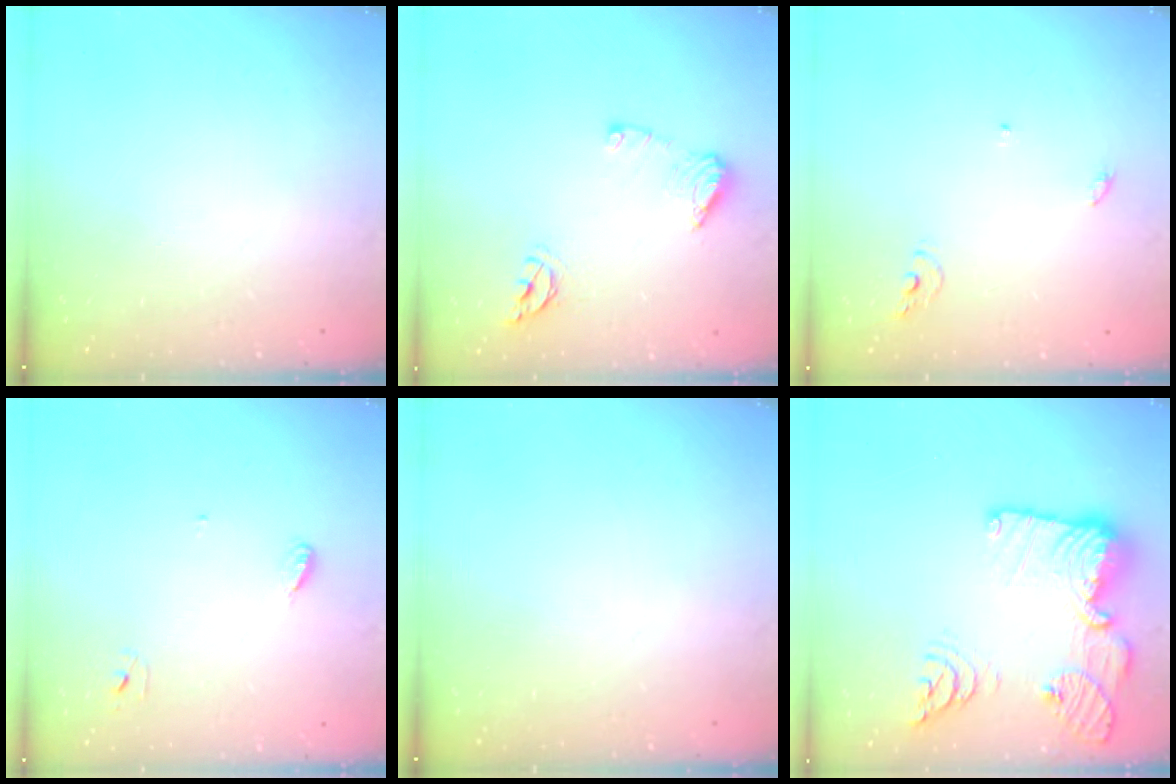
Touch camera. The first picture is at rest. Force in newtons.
{"total": 10.0, "press": 9.9, "slide": 1.0}
{"total": 5.2, "press": 5.2, "slide": 0.4}
{"total": 3.5, "press": 3.4, "slide": 0.4}
{"total": 0.0}
{"total": 22.8, "press": 22.7, "slide": 2.3}